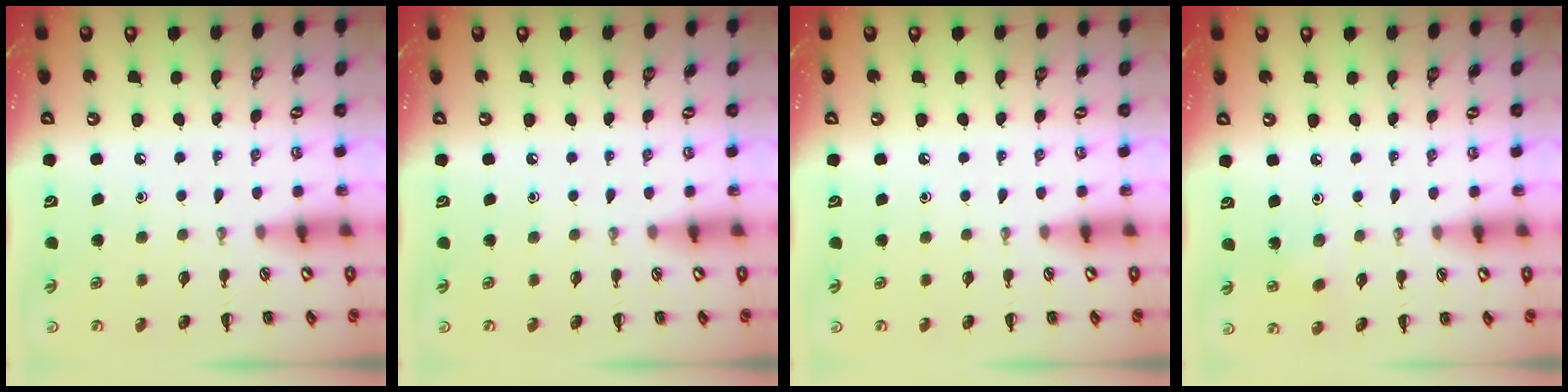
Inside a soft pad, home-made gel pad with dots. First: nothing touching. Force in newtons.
{"total": 0.0}
{"total": 0.0}
{"total": 2.8, "press": 2.6, "slide": 0.9}